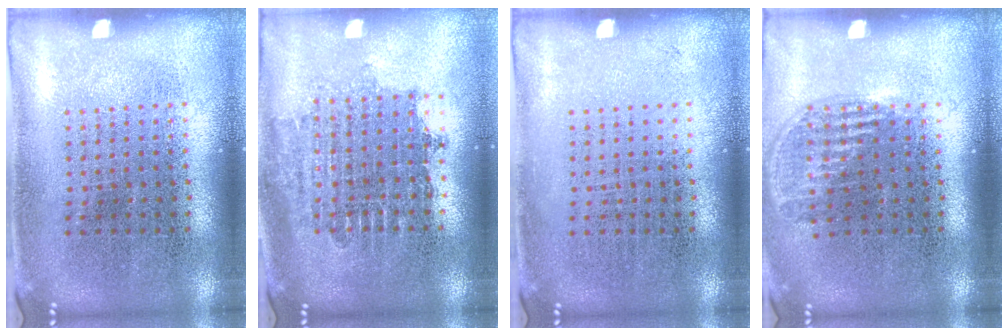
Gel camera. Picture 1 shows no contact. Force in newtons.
{"total": 1.6, "press": 1.3, "slide": 0.9}
{"total": 0.0}
{"total": 1.0, "press": 0.8, "slide": 0.6}